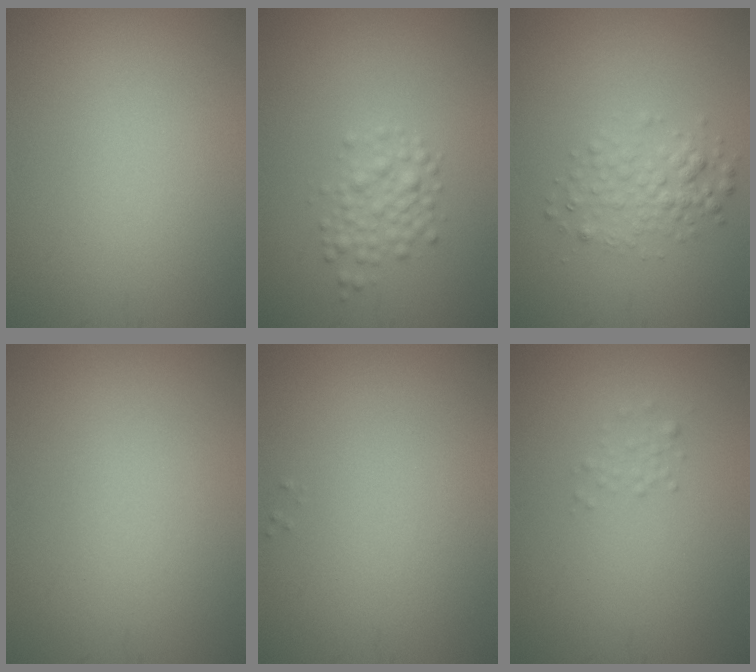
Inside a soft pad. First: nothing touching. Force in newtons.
{"total": 2.3, "press": 2.3, "slide": 0.1}
{"total": 2.5, "press": 2.5, "slide": 0.1}
{"total": 0.0}
{"total": 0.0}
{"total": 0.8, "press": 0.8, "slide": 0.0}